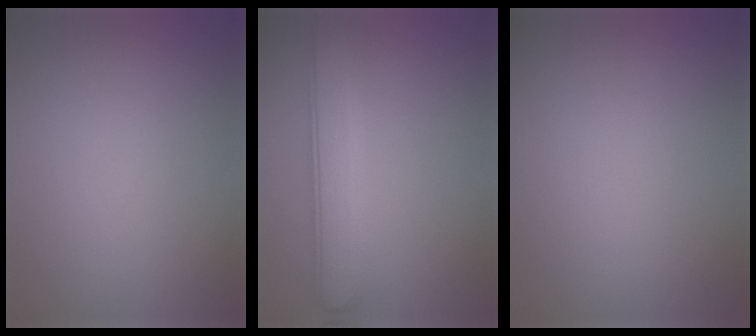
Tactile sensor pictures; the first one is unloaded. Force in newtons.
{"total": 4.6, "press": 4.5, "slide": 0.2}
{"total": 0.0}